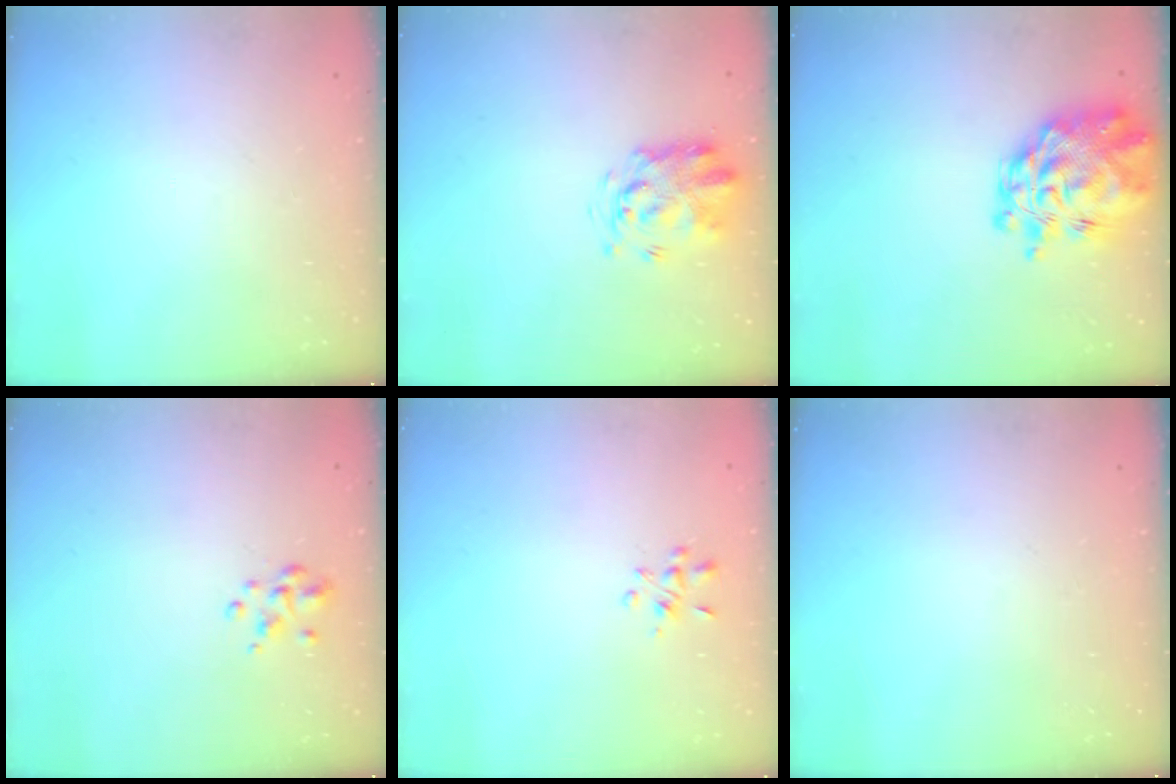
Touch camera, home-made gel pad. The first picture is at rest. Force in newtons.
{"total": 3.4, "press": 3.3, "slide": 0.7}
{"total": 10.8, "press": 10.2, "slide": 3.6}
{"total": 2.5, "press": 2.4, "slide": 0.7}
{"total": 3.0, "press": 2.9, "slide": 0.8}
{"total": 0.0}